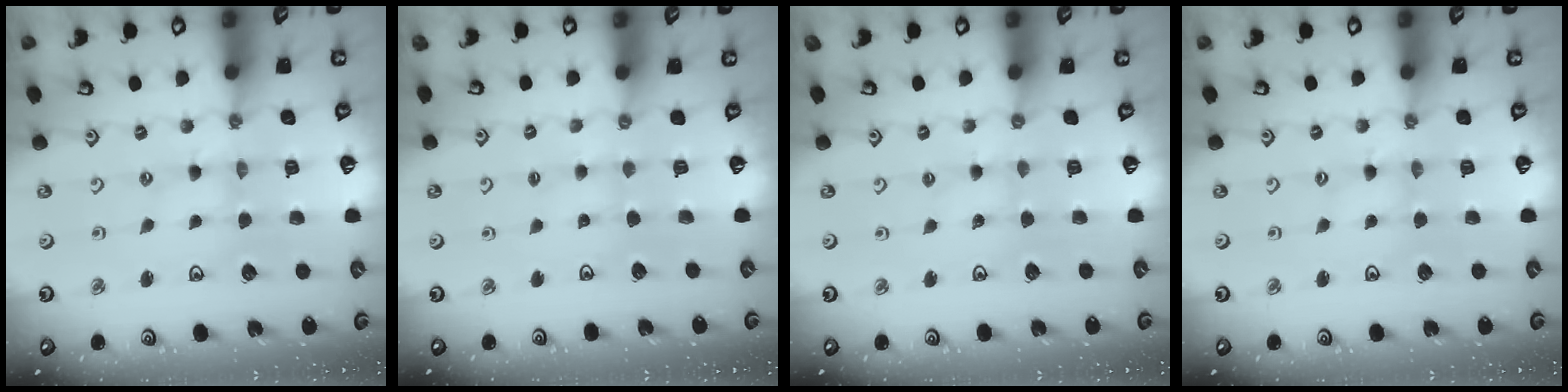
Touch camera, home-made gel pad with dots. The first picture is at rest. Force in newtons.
{"total": 2.3, "press": 2.2, "slide": 0.5}
{"total": 1.2, "press": 1.2, "slide": 0.2}
{"total": 0.6, "press": 0.6, "slide": 0.2}